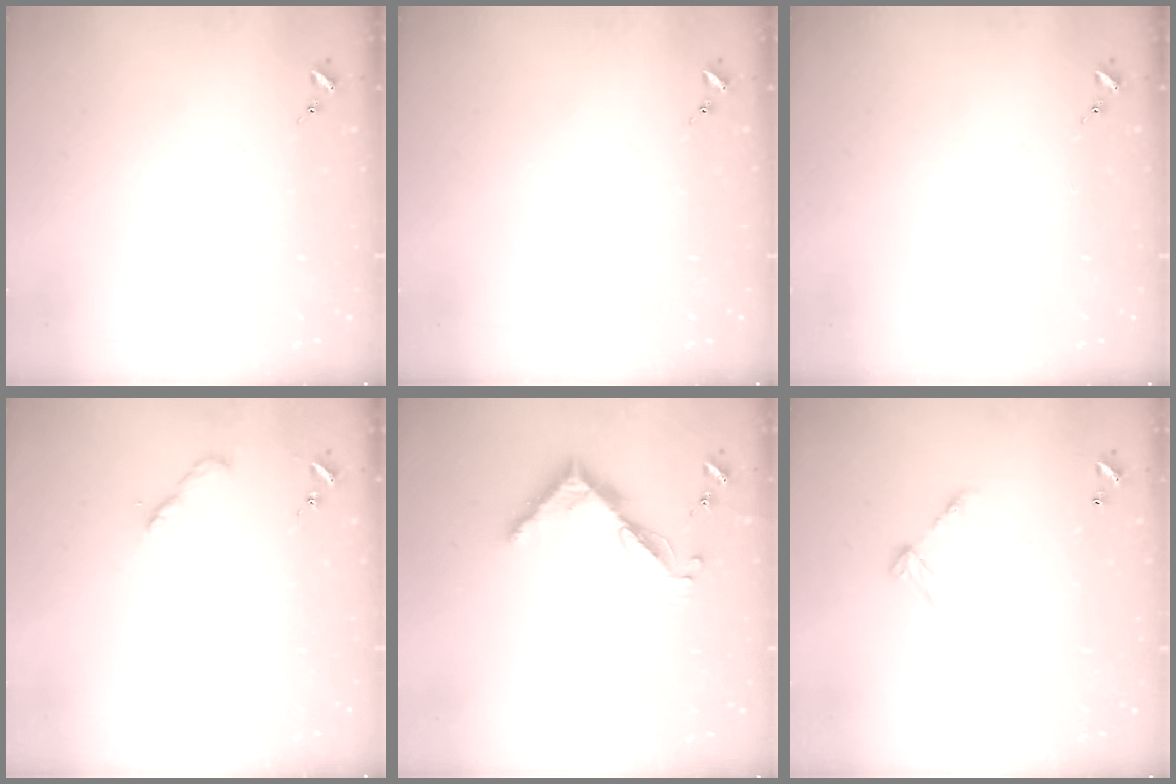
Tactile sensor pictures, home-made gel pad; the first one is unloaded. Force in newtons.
{"total": 0.0}
{"total": 0.0}
{"total": 2.2, "press": 2.2, "slide": 0.2}
{"total": 7.8, "press": 7.8, "slide": 0.6}
{"total": 5.8, "press": 5.8, "slide": 0.4}